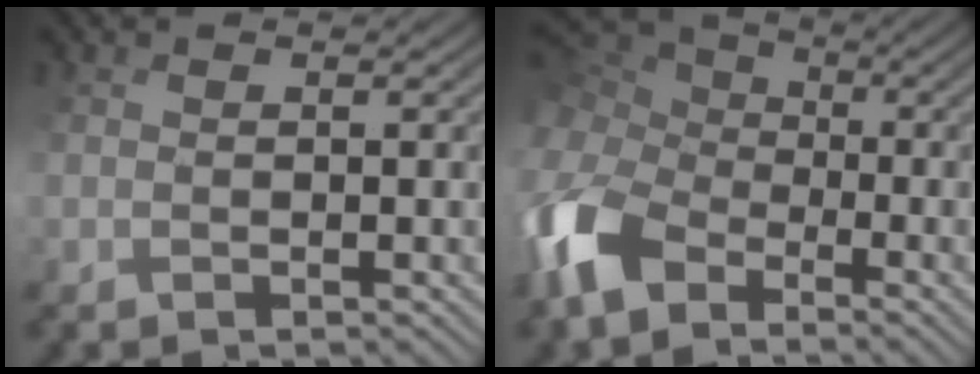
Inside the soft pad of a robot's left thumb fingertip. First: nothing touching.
{"total": 12.0, "force": [-4.7, 7.6, 8.0], "torque": [-0.239, -0.035, -0.074]}